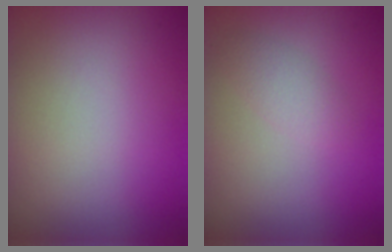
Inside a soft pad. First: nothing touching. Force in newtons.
{"total": 1.6, "press": 1.6, "slide": 0.1}